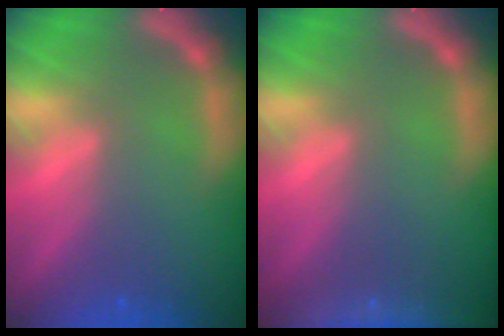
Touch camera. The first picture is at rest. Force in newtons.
{"total": 8.5}